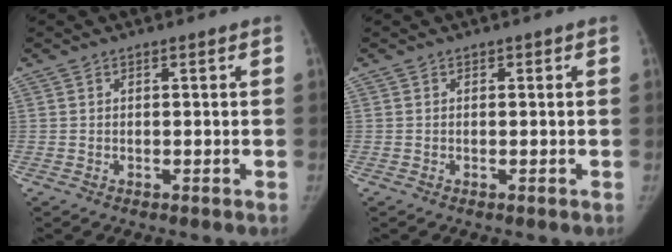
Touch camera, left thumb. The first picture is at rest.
{"total": 0.0}